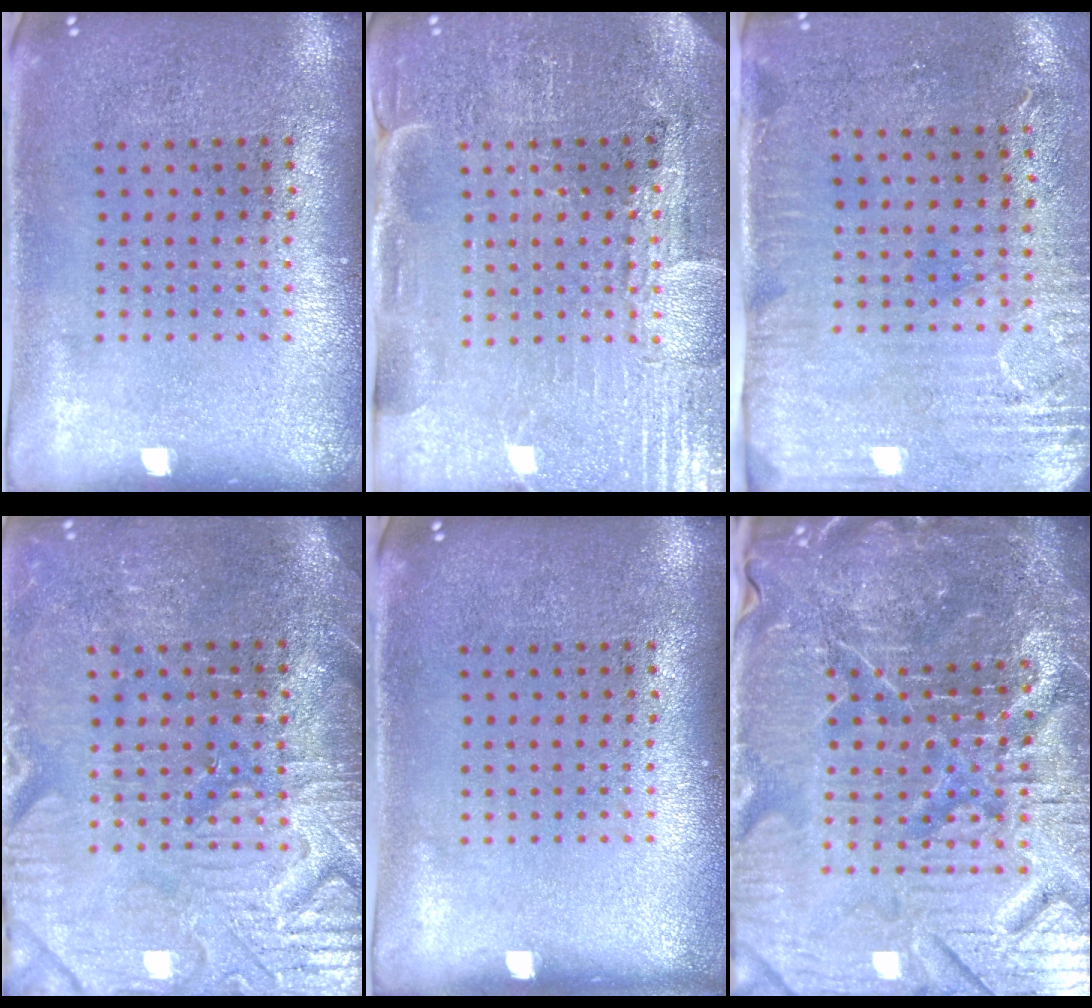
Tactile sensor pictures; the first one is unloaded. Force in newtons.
{"total": 3.9, "press": 3.8, "slide": 1.1}
{"total": 2.9, "press": 2.4, "slide": 1.6}
{"total": 4.0, "press": 3.8, "slide": 1.3}
{"total": 0.0}
{"total": 7.3, "press": 6.5, "slide": 3.4}